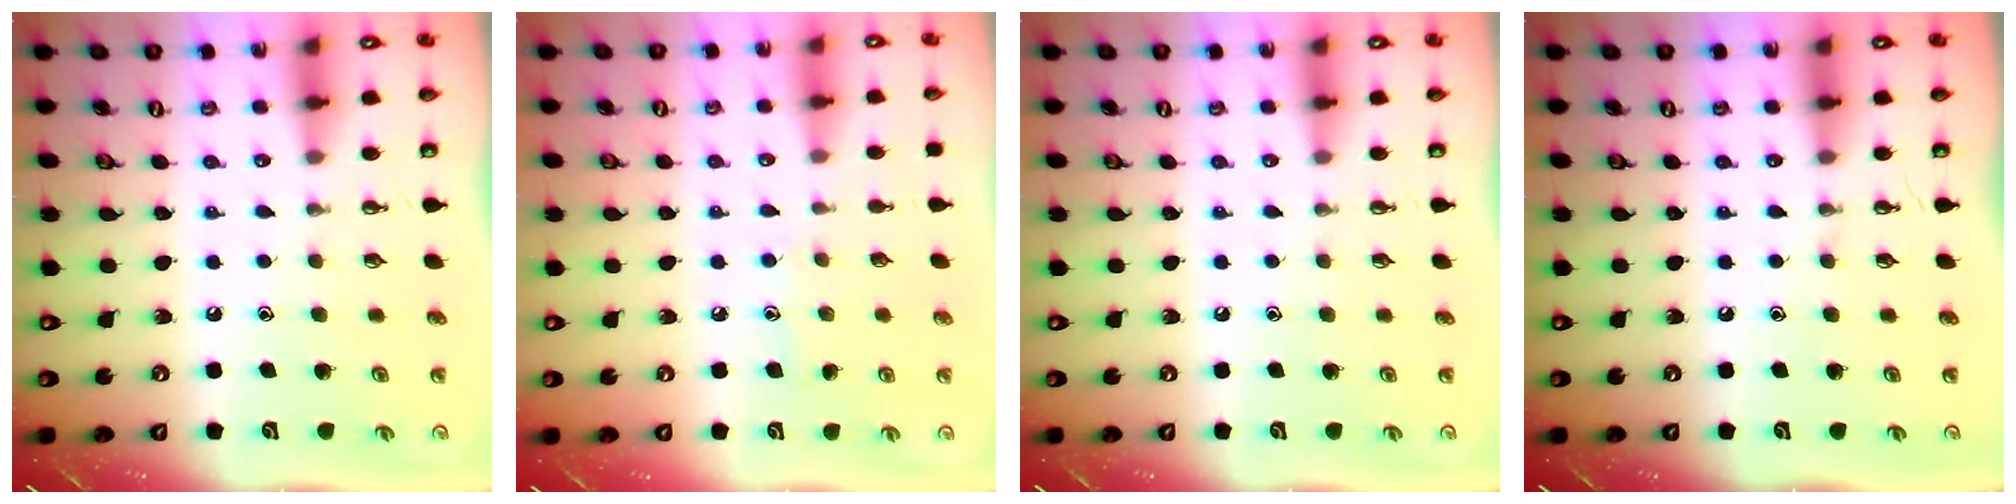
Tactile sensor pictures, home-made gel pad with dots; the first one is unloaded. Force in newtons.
{"total": 5.2, "press": 5.2, "slide": 0.5}
{"total": 0.0}
{"total": 0.0}